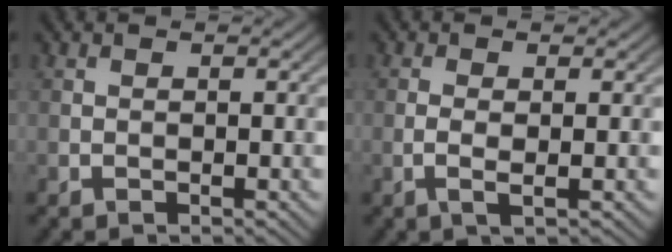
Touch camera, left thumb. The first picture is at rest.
{"total": 1.8, "force": [-0.2, 0.3, 1.8], "torque": [-0.038, 0.000, -0.007]}